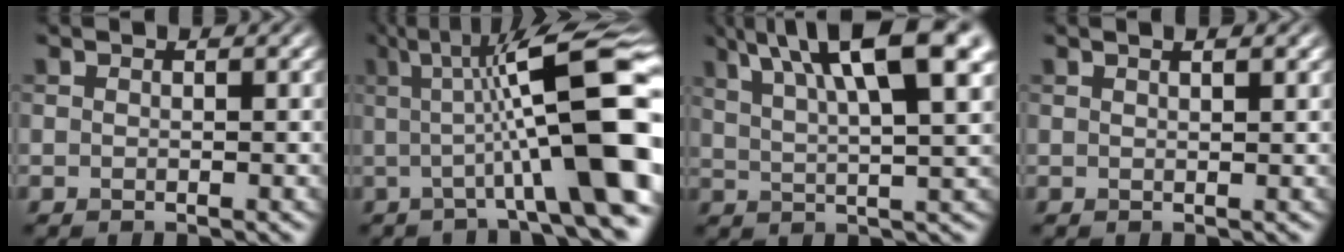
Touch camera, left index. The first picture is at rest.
{"total": 12.9, "force": [0.2, 2.1, 12.7], "torque": [-0.168, 0.020, 0.000]}
{"total": 12.5, "force": [6.9, 3.4, 9.9], "torque": [-0.134, 0.023, 0.099]}
{"total": 1.7, "force": [1.2, 0.5, 1.1], "torque": [-0.008, 0.001, 0.008]}